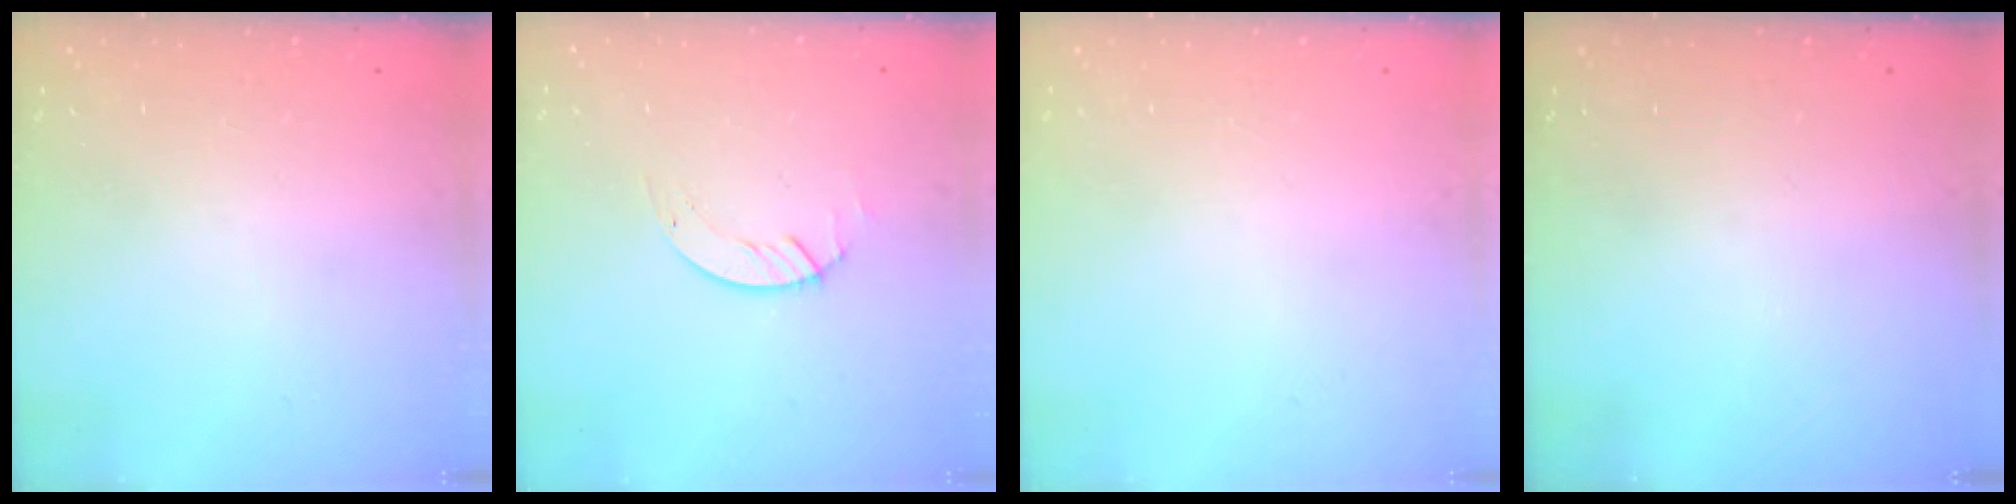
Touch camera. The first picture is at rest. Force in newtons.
{"total": 1.4, "press": 1.4, "slide": 0.2}
{"total": 0.0}
{"total": 0.0}